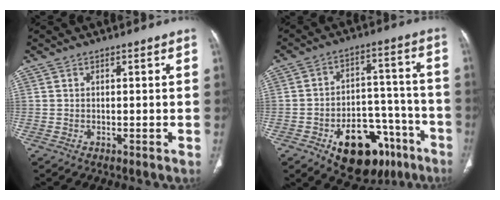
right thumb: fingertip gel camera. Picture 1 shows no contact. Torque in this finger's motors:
{"motor_torque": [3.00, 1.10, 0.80, -1.03, 0.07]}